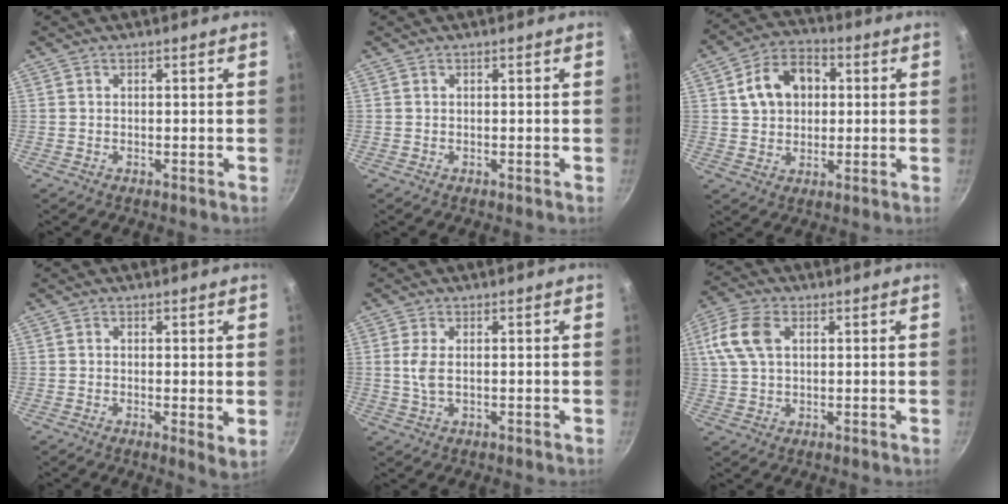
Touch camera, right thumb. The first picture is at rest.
{"total": 0.0}
{"total": 11.3, "force": [2.5, 8.4, 7.1], "torque": [-0.095, 0.018, 0.032]}
{"total": 3.2, "force": [0.3, 1.1, 3.0], "torque": [-0.041, -0.012, 0.003]}
{"total": 3.4, "force": [0.3, 1.6, 2.9], "torque": [-0.065, -0.001, 0.007]}
{"total": 9.1, "force": [2.5, 5.7, 6.6], "torque": [-0.139, 0.011, 0.041]}